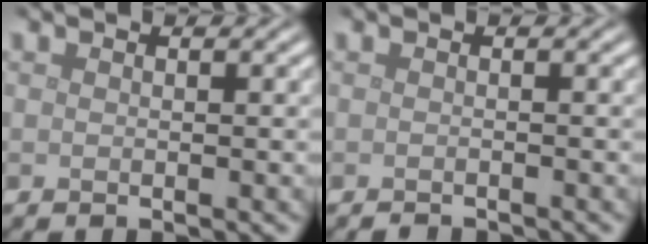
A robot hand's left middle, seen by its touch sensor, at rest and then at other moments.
{"total": 1.1, "force": [-1.1, 0.1, 0.2], "torque": [0.000, -0.003, -0.017]}